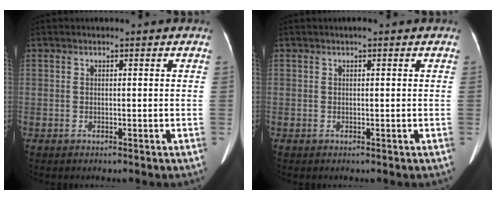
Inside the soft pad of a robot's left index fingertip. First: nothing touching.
{"total": 0.7, "force": [0.4, 0.3, 0.4], "torque": [-0.006, 0.014, 0.004]}